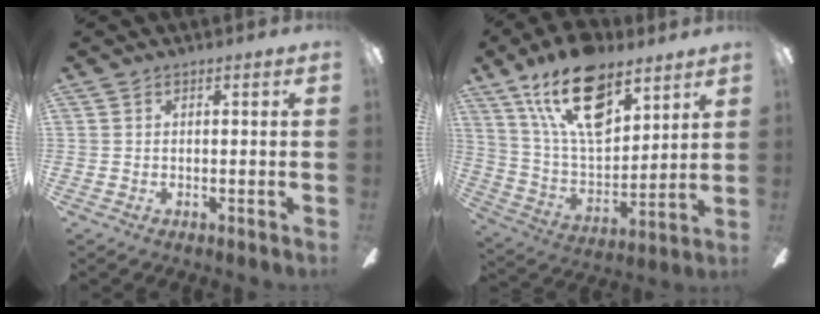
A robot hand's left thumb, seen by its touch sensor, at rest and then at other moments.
{"total": 21.3, "force": [12.7, 10.8, 13.3], "torque": [-0.238, -0.057, 0.225]}